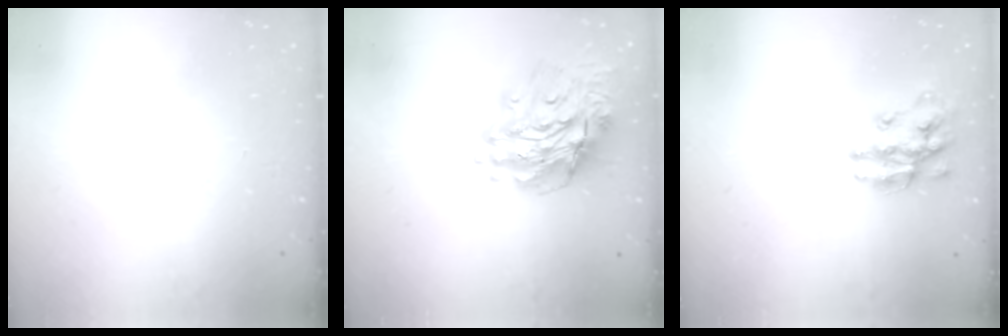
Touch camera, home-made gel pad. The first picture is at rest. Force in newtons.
{"total": 18.5, "press": 18.3, "slide": 3.0}
{"total": 14.2, "press": 14.2, "slide": 0.9}